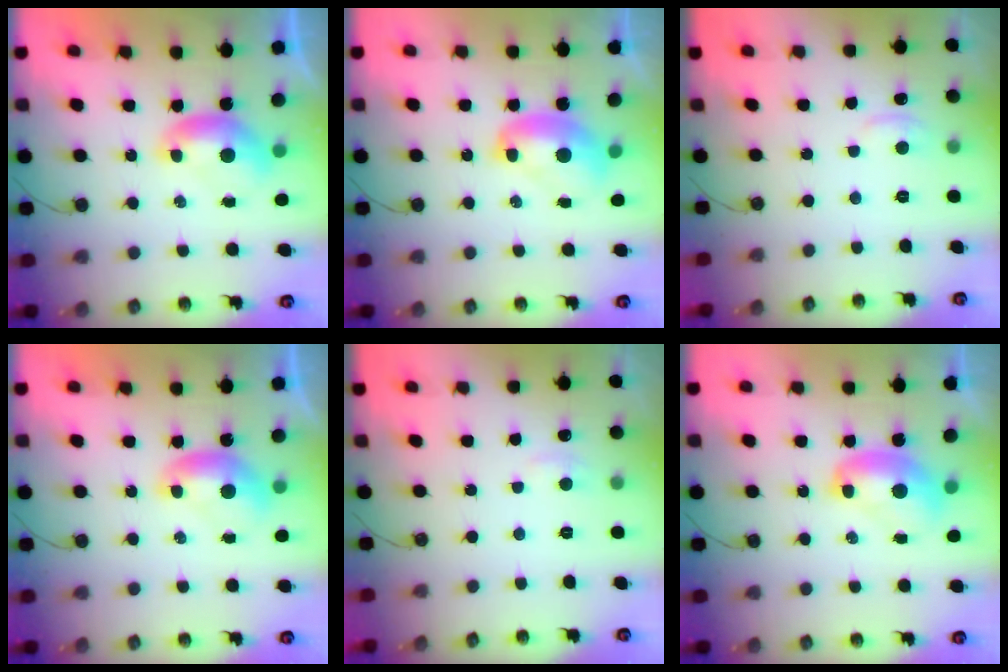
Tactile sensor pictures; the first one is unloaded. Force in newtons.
{"total": 2.6, "press": 2.6, "slide": 0.3}
{"total": 2.0, "press": 1.9, "slide": 0.6}
{"total": 0.0}
{"total": 2.5, "press": 2.4, "slide": 0.5}
{"total": 2.4, "press": 2.4, "slide": 0.3}